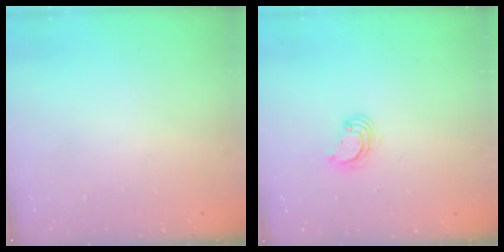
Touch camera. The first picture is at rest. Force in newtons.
{"total": 4.1, "press": 4.1, "slide": 0.2}